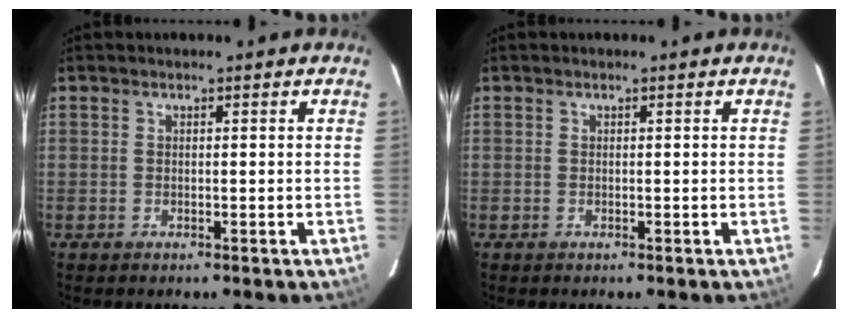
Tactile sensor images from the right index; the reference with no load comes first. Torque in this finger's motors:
{"motor_torque": [0.00, 0.00, 0.01, 0.00]}